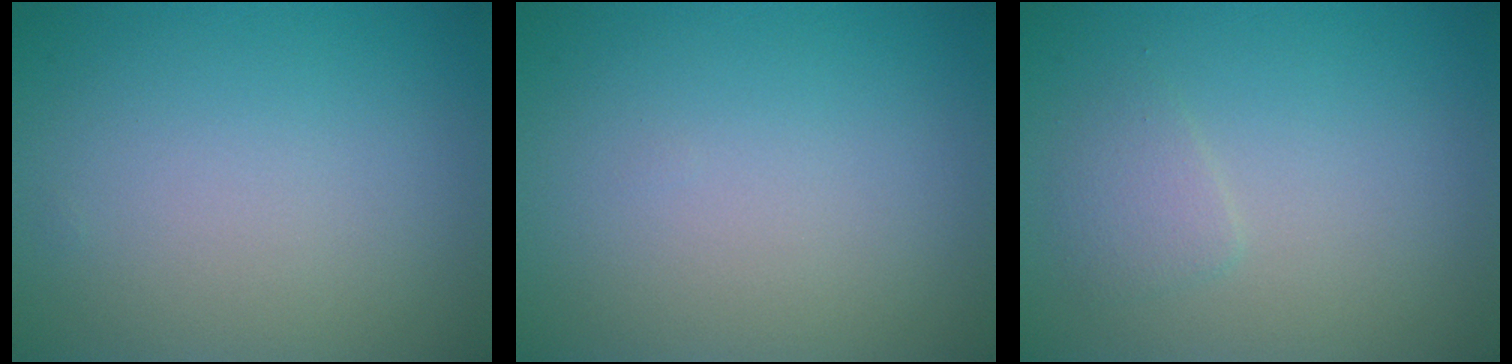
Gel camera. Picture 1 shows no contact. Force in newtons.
{"total": 0.0}
{"total": 1.3, "press": 1.3, "slide": 0.1}